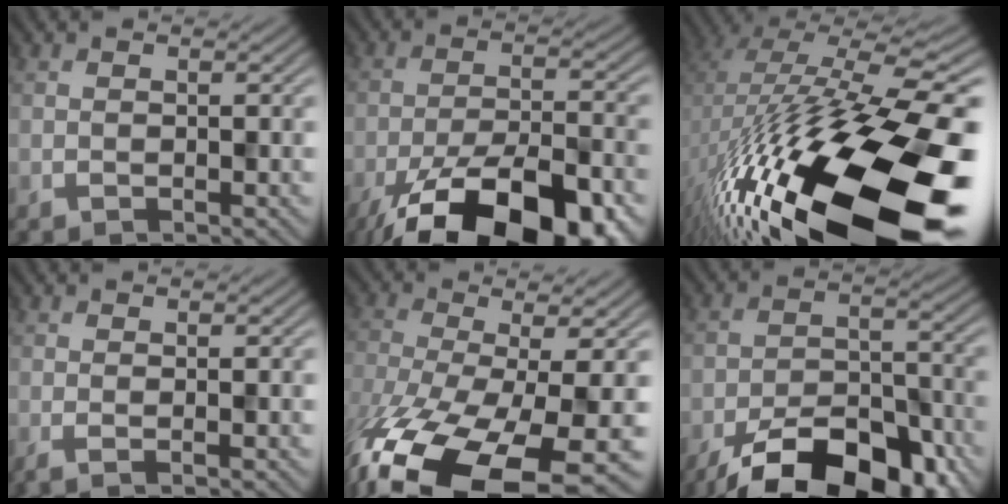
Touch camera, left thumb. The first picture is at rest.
{"total": 18.7, "force": [-13.0, 7.1, 11.3], "torque": [-0.184, -0.047, -0.193]}
{"total": 21.1, "force": [-7.8, 8.4, 17.7], "torque": [-0.344, -0.028, -0.114]}
{"total": 1.5, "force": [-0.1, 0.5, 1.4], "torque": [-0.023, 0.001, -0.003]}
{"total": 15.2, "force": [-8.6, 5.4, 11.4], "torque": [-0.265, -0.051, -0.124]}
{"total": 14.8, "force": [-10.8, 6.4, 7.8], "torque": [-0.129, -0.026, -0.164]}